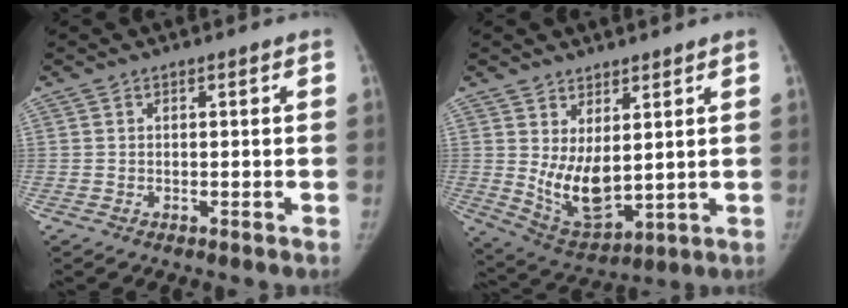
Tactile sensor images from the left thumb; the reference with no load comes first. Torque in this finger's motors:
{"motor_torque": [0.02, 0.09, 0.79, -0.51, 0.05]}